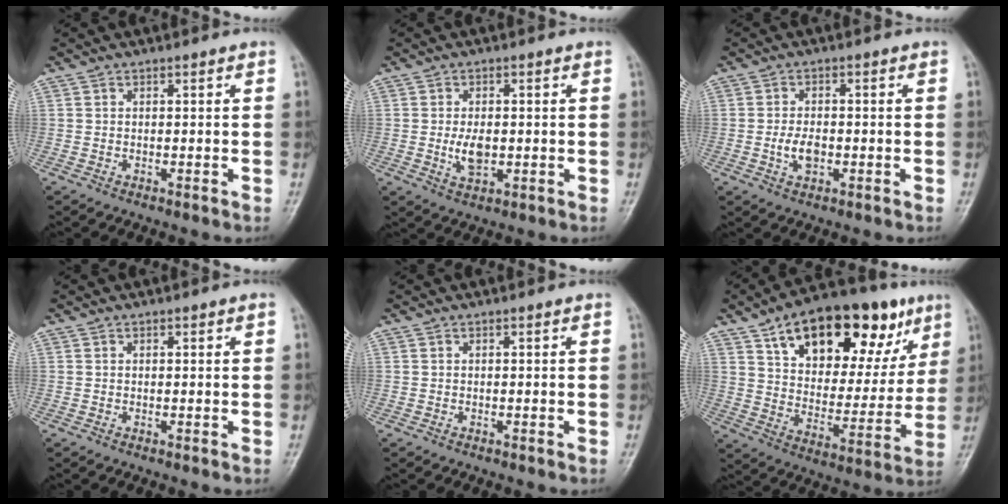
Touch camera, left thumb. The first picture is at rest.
{"total": 4.7, "force": [-0.3, 2.7, 3.8], "torque": [-0.065, -0.005, -0.003]}
{"total": 3.9, "force": [-0.9, 2.3, 3.0], "torque": [-0.054, 0.004, -0.017]}
{"total": 0.7, "force": [0.4, 0.3, 0.5], "torque": [-0.002, 0.000, 0.005]}
{"total": 0.0}
{"total": 26.2, "force": [14.0, 13.3, 17.7], "torque": [-0.224, -0.011, 0.217]}